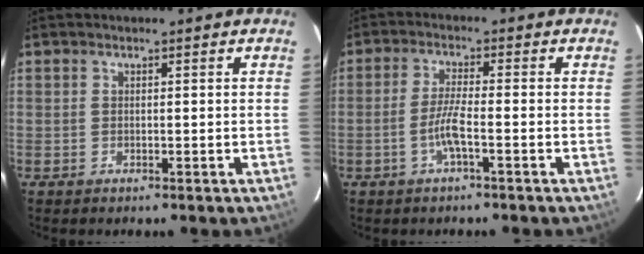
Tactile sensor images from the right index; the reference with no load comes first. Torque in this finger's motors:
{"motor_torque": [0.20, 0.05, 0.13, 0.05]}